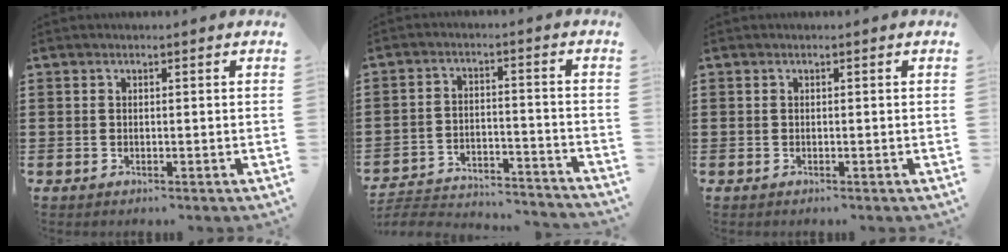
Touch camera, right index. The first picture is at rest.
{"total": 4.3, "force": [-4.2, 0.5, 0.9], "torque": [-0.027, -0.005, -0.089]}
{"total": 0.0}